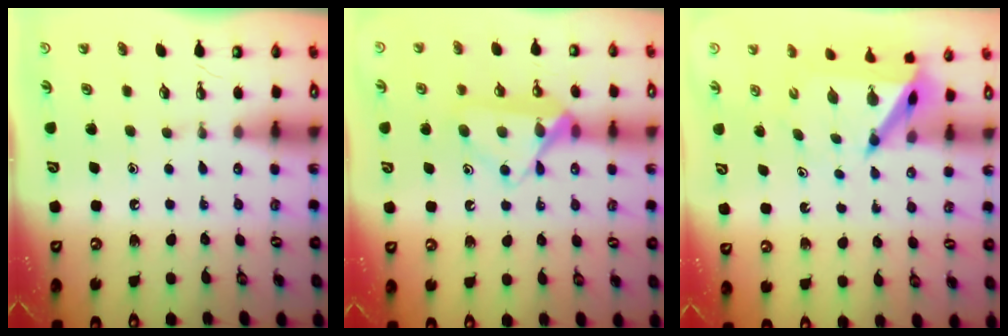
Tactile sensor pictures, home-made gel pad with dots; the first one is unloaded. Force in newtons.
{"total": 13.0, "press": 13.0, "slide": 0.5}
{"total": 7.1, "press": 7.1, "slide": 0.7}